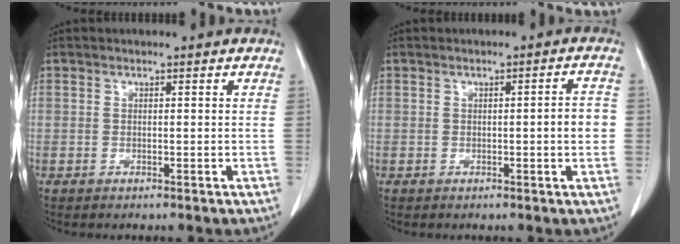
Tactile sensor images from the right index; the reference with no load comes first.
{"total": 3.4, "force": [-0.3, 0.4, 3.4], "torque": [-0.042, 0.003, -0.006]}